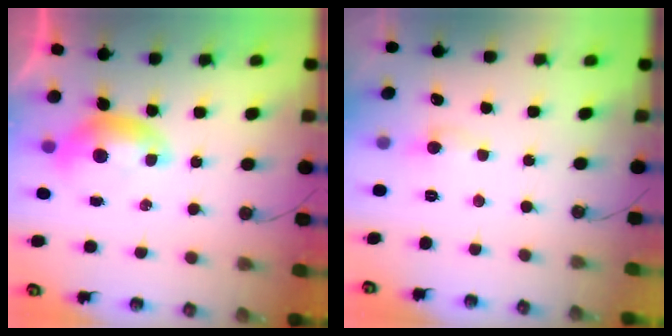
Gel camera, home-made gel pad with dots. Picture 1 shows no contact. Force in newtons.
{"total": 1.0, "press": 0.7, "slide": 0.7}